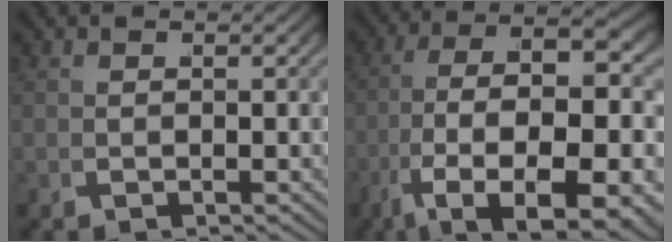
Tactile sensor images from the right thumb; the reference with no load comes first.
{"total": 13.7, "force": [-3.0, 6.3, 11.8], "torque": [-0.242, -0.058, -0.009]}